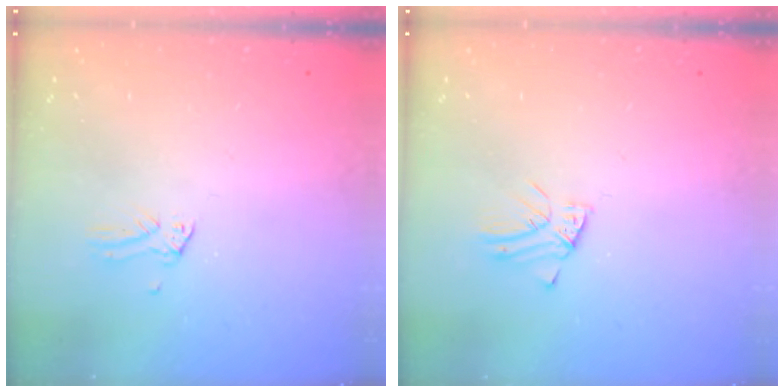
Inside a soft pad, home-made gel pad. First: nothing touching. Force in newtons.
{"total": 1.8, "press": 1.7, "slide": 0.2}